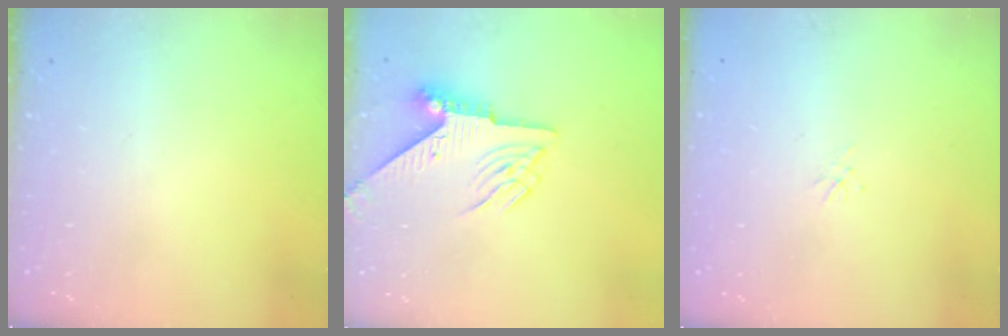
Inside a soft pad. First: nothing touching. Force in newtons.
{"total": 5.9, "press": 5.8, "slide": 0.7}
{"total": 1.1, "press": 1.0, "slide": 0.3}